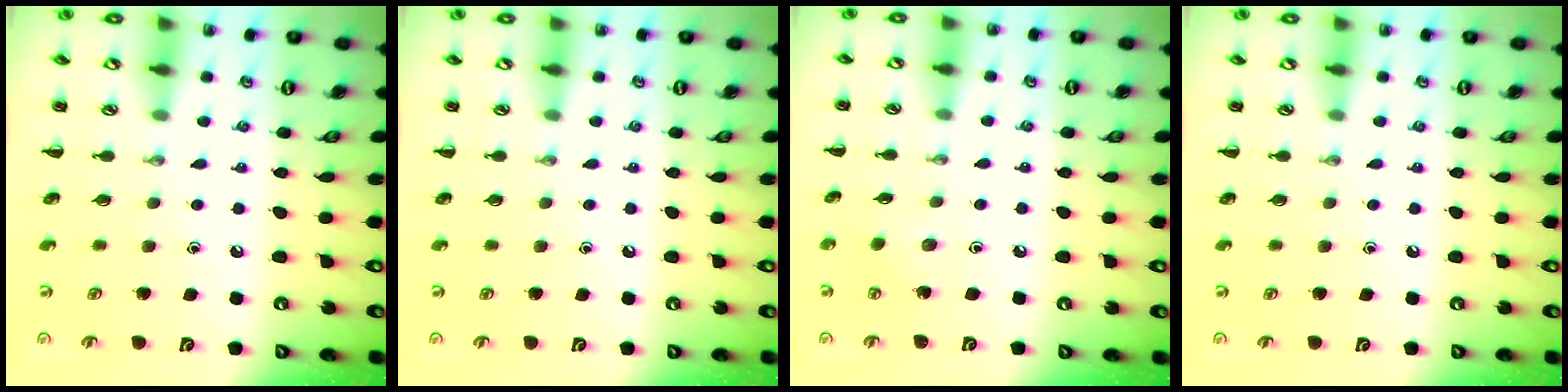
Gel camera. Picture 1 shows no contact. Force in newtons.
{"total": 0.0}
{"total": 2.6, "press": 2.4, "slide": 0.8}
{"total": 0.0}